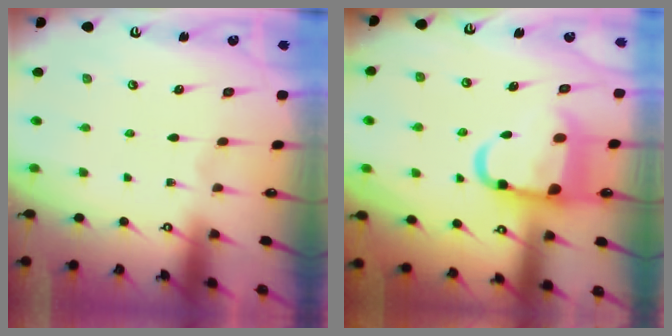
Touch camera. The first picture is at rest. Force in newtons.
{"total": 12.7, "press": 12.6, "slide": 1.6}